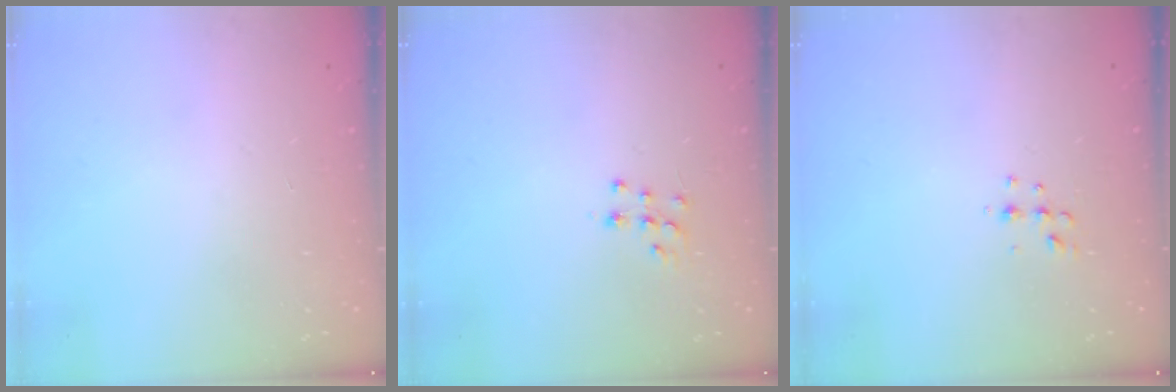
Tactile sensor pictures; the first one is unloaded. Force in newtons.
{"total": 7.0, "press": 7.0, "slide": 0.3}
{"total": 4.9, "press": 4.8, "slide": 1.0}